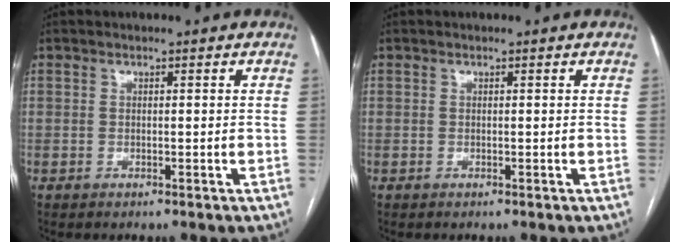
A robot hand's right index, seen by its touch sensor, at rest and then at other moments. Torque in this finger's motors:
{"motor_torque": [0.00, 0.00, 0.00, 0.01]}